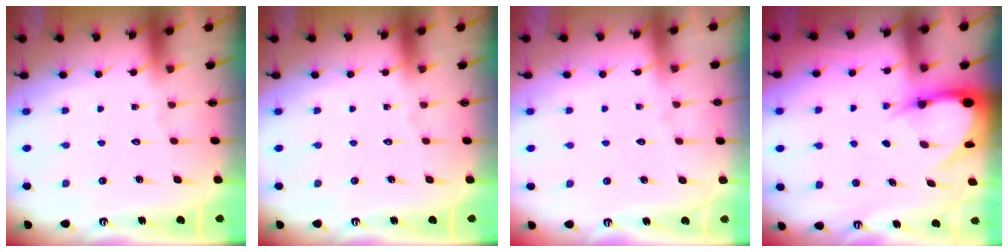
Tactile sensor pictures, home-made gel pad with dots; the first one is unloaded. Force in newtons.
{"total": 0.0}
{"total": 2.0, "press": 2.0, "slide": 0.3}
{"total": 4.6, "press": 4.5, "slide": 0.5}